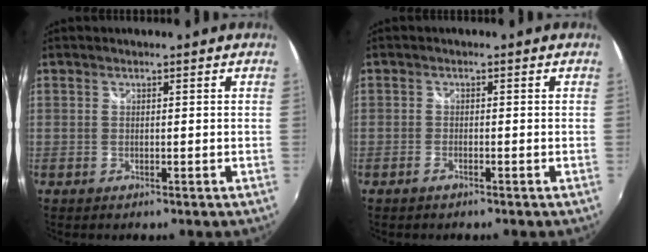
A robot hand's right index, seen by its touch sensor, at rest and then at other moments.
{"total": 1.1, "force": [-0.9, 0.3, 0.4], "torque": [-0.013, -0.002, -0.021]}